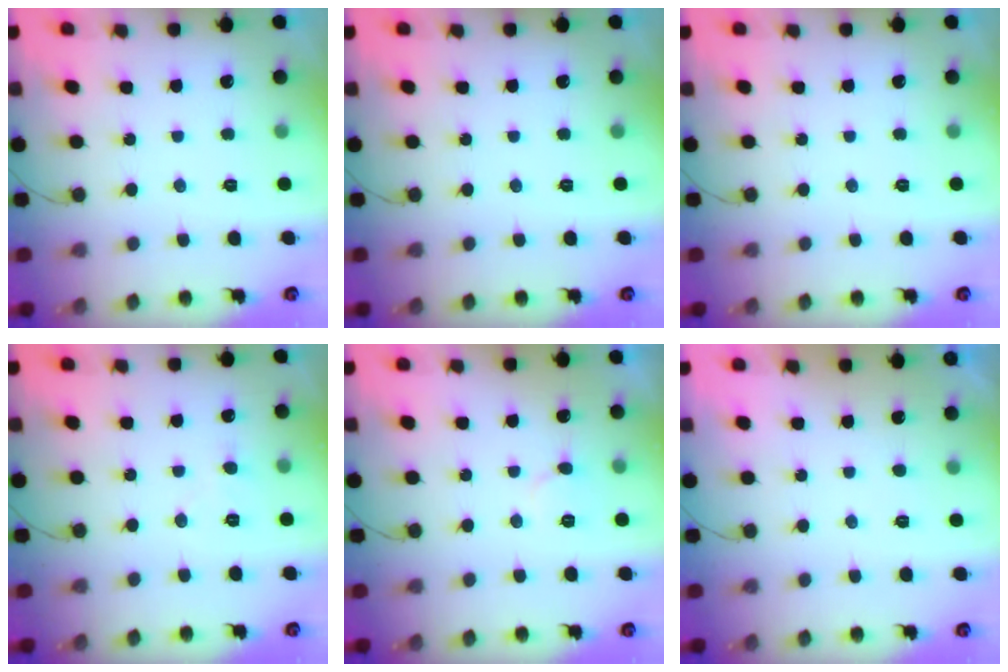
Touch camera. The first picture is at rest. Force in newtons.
{"total": 0.0}
{"total": 0.0}
{"total": 5.0, "press": 5.0, "slide": 0.4}
{"total": 6.7, "press": 6.6, "slide": 0.7}
{"total": 1.2, "press": 1.1, "slide": 0.3}